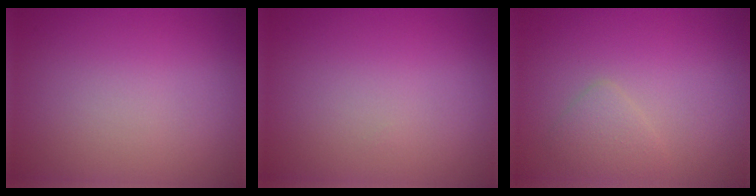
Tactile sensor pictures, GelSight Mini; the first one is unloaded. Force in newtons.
{"total": 0.0}
{"total": 1.5, "press": 1.5, "slide": 0.1}